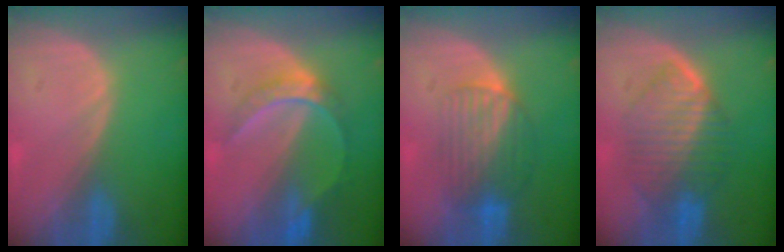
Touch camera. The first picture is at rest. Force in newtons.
{"total": 6.3, "press": 5.5, "slide": 3.2}
{"total": 6.5, "press": 6.4, "slide": 1.0}
{"total": 7.8, "press": 7.8, "slide": 0.3}